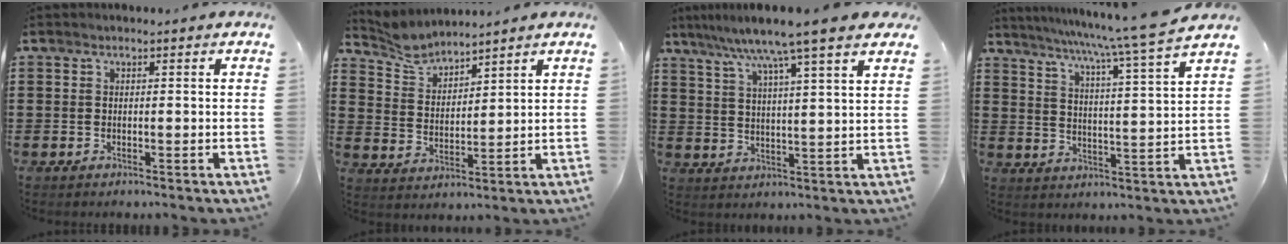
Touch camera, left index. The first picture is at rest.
{"total": 4.6, "force": [4.5, 0.8, 0.5], "torque": [-0.031, -0.016, 0.081]}
{"total": 8.1, "force": [6.5, -0.5, 4.8], "torque": [-0.117, -0.031, 0.105]}
{"total": 6.8, "force": [5.7, -1.7, 3.2], "torque": [-0.077, -0.051, 0.086]}